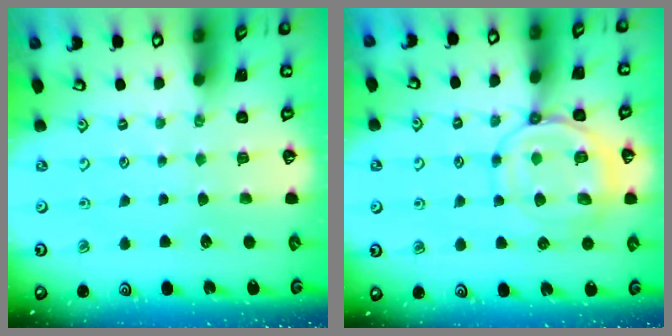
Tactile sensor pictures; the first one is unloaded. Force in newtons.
{"total": 11.2, "press": 11.1, "slide": 1.2}